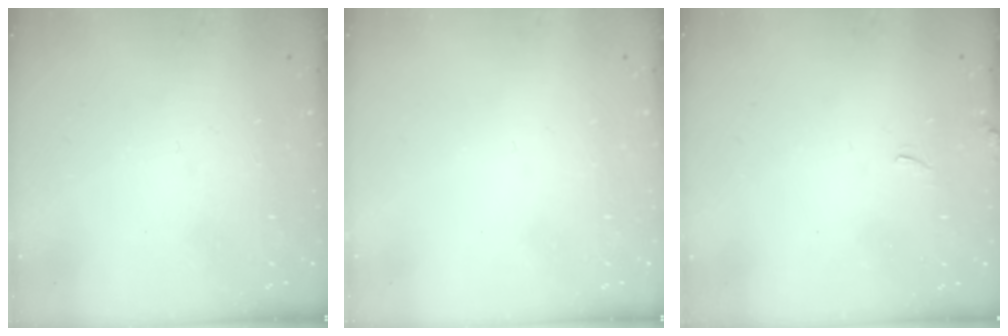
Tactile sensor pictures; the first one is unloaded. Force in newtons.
{"total": 0.0}
{"total": 3.7, "press": 3.7, "slide": 0.5}